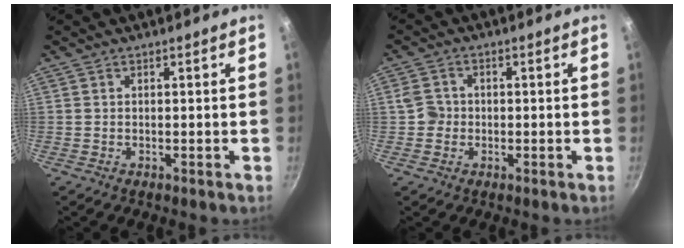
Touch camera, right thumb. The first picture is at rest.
{"total": 3.6, "force": [-0.6, 3.3, 1.4], "torque": [-0.013, 0.008, -0.018]}